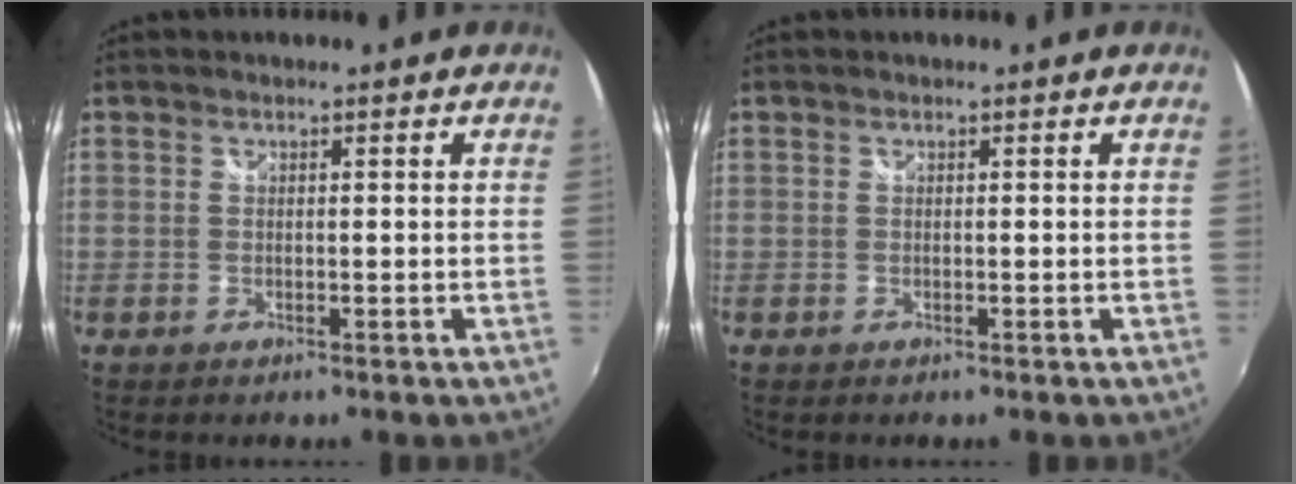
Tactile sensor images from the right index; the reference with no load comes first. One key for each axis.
{"total": 0.0}